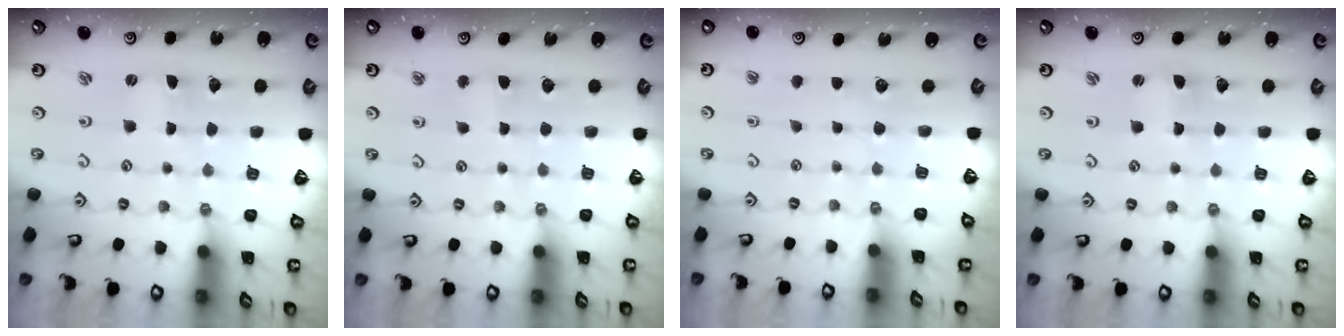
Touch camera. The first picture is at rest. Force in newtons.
{"total": 2.1, "press": 2.0, "slide": 0.4}
{"total": 0.0}
{"total": 1.2, "press": 1.1, "slide": 0.2}